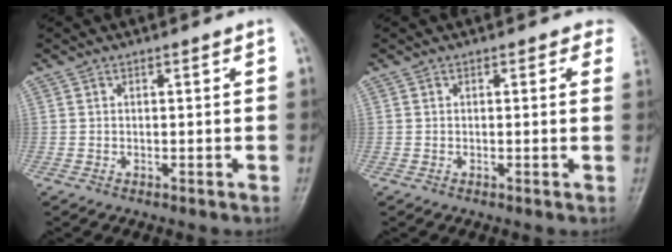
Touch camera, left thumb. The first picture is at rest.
{"total": 2.4, "force": [1.8, 1.4, 0.6], "torque": [0.021, -0.006, 0.000]}